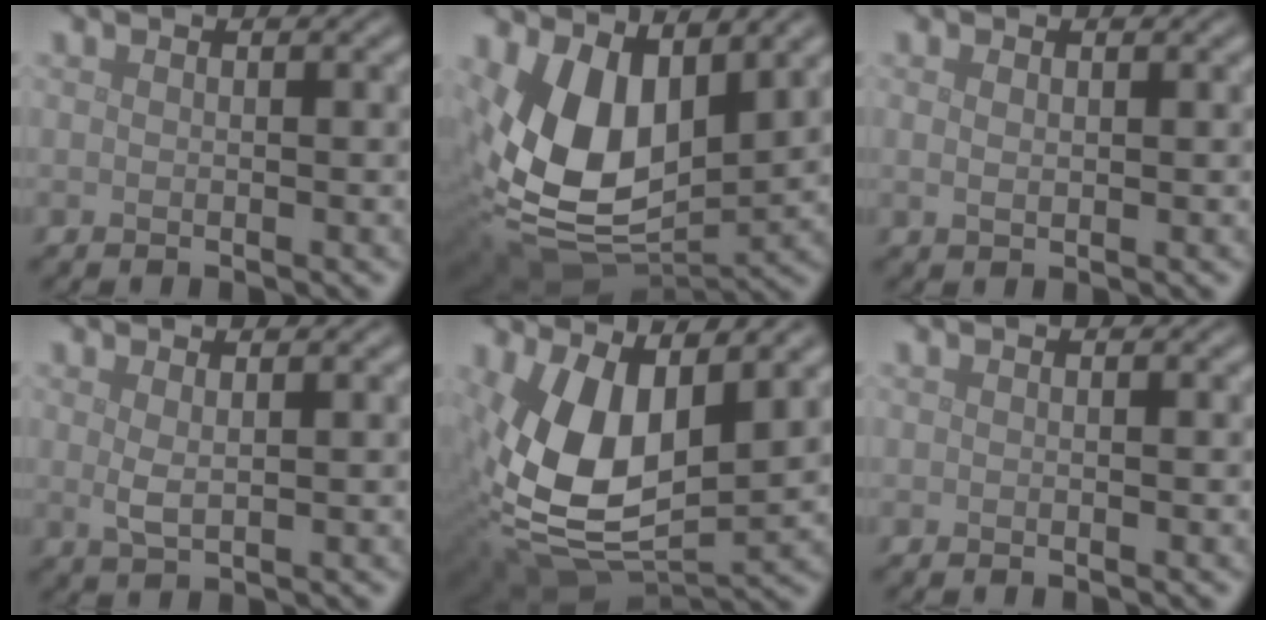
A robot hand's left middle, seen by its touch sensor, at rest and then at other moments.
{"total": 12.1, "force": [2.7, 7.5, 9.1], "torque": [-0.173, -0.032, 0.056]}
{"total": 1.0, "force": [0.4, 0.6, 0.6], "torque": [-0.015, -0.002, 0.011]}
{"total": 1.5, "force": [0.6, 0.4, 1.3], "torque": [-0.028, -0.003, 0.015]}
{"total": 11.3, "force": [2.4, 6.4, 9.0], "torque": [-0.183, -0.021, 0.045]}
{"total": 0.0}